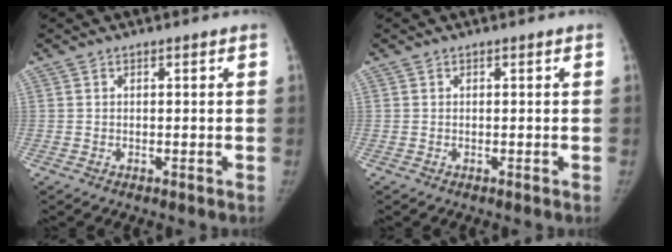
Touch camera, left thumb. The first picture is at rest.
{"total": 0.0}